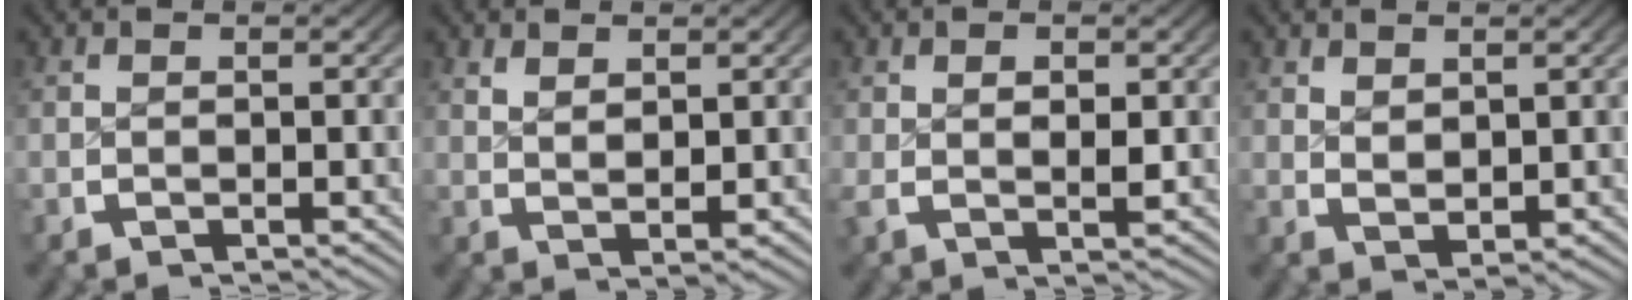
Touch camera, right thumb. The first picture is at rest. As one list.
[{"total": 1.8, "force": [1.5, 0.3, 1.0], "torque": [-0.016, -0.002, 0.038]}, {"total": 2.0, "force": [0.4, 1.0, 1.7], "torque": [-0.033, -0.011, 0.014]}, {"total": 1.8, "force": [1.4, 0.8, 0.9], "torque": [-0.016, -0.007, 0.037]}]